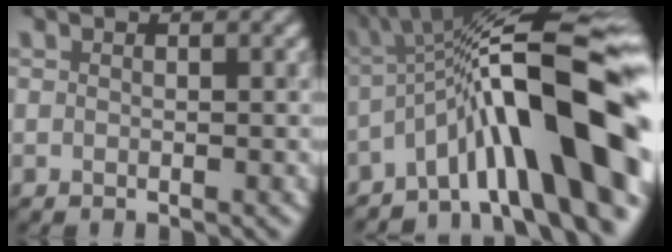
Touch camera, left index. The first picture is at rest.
{"total": 14.4, "force": [-4.0, 2.9, 13.6], "torque": [-0.191, 0.031, -0.063]}